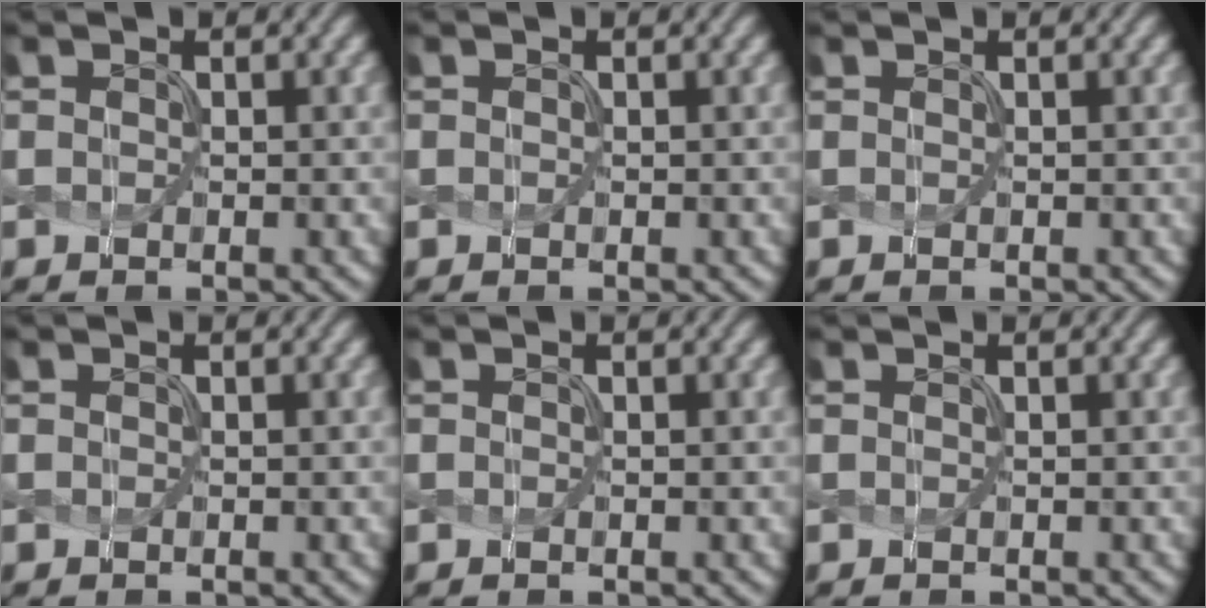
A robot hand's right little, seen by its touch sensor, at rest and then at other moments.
{"total": 0.0}
{"total": 0.0}
{"total": 0.0}
{"total": 0.0}
{"total": 0.0}